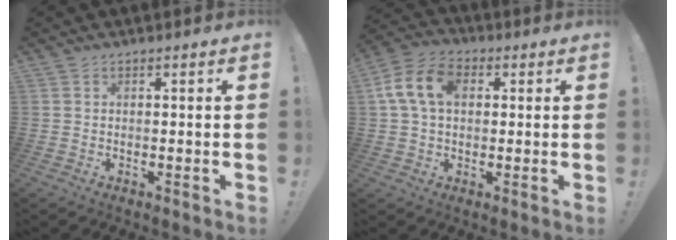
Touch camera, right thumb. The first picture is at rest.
{"total": 12.3, "force": [2.9, 8.5, 8.5], "torque": [-0.159, 0.015, 0.055]}